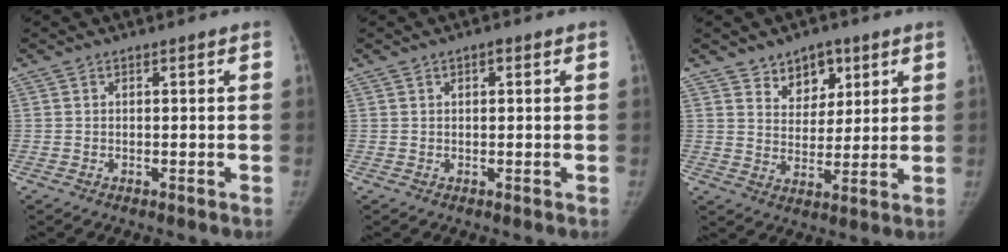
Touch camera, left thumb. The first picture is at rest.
{"total": 1.3, "force": [0.6, 0.6, 1.0], "torque": [-0.013, 0.001, 0.007]}
{"total": 7.7, "force": [4.7, 5.4, 3.0], "torque": [-0.008, -0.027, 0.080]}